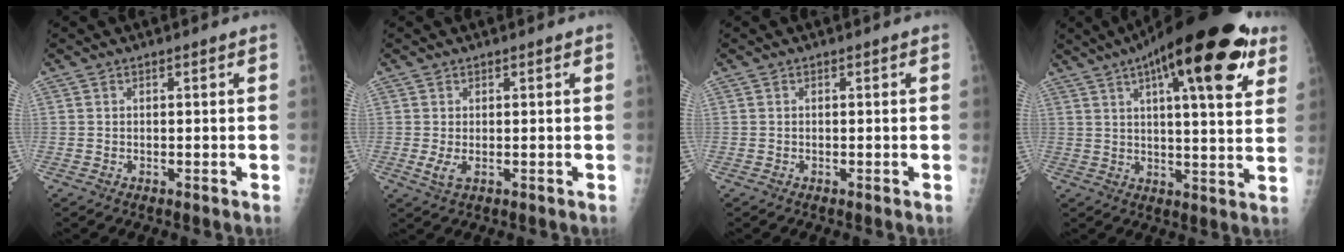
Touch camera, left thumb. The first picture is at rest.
{"total": 2.9, "force": [0.3, 1.1, 2.6], "torque": [-0.052, -0.004, 0.011]}
{"total": 0.0}
{"total": 23.6, "force": [12.3, 6.8, 19.0], "torque": [-0.269, -0.011, 0.174]}